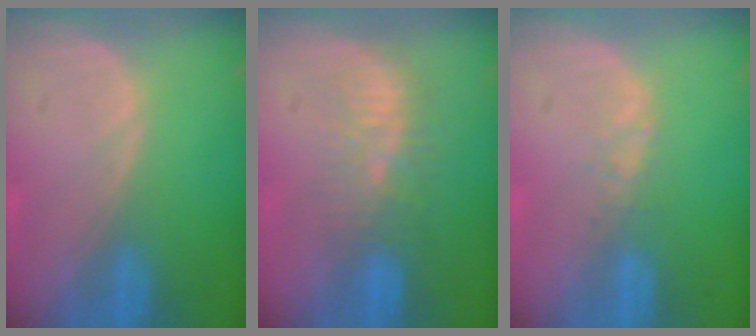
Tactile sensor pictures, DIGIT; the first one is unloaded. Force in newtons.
{"total": 6.0, "press": 5.7, "slide": 1.9}
{"total": 1.4, "press": 1.4, "slide": 0.2}